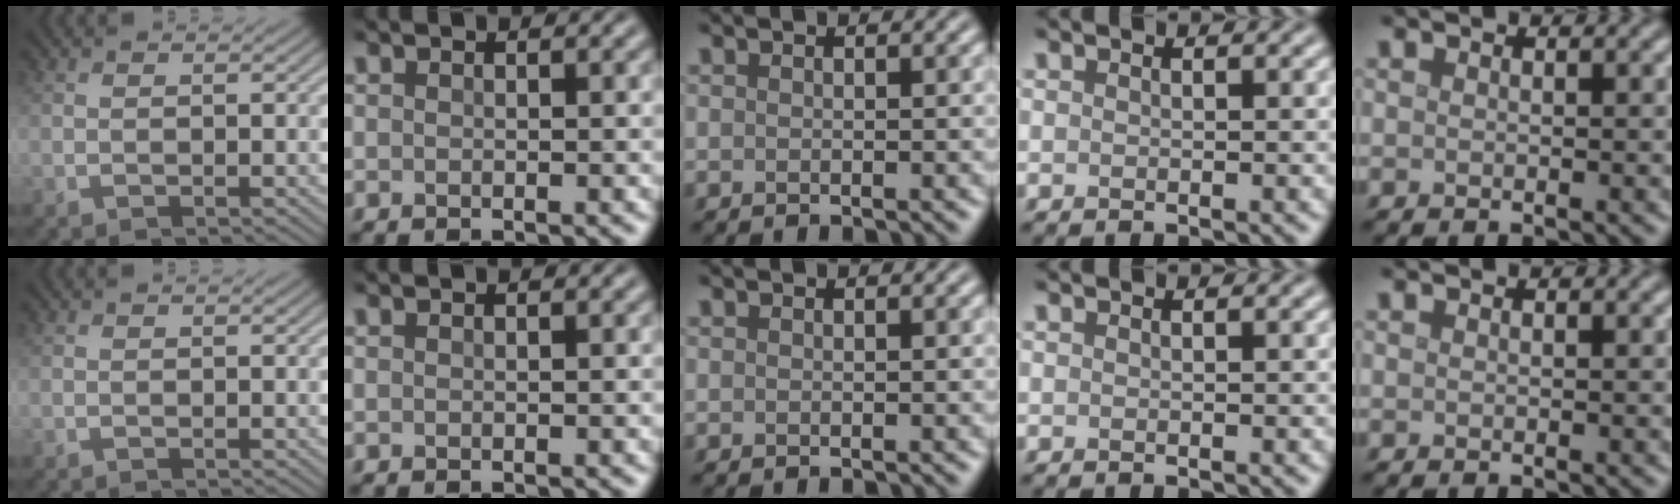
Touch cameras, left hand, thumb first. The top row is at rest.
{}